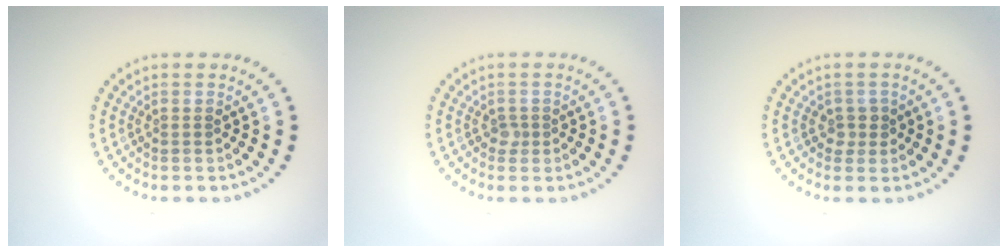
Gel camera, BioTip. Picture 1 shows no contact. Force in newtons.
{"total": 0.7, "press": 0.6, "slide": 0.5}
{"total": 1.3, "press": 1.1, "slide": 0.7}